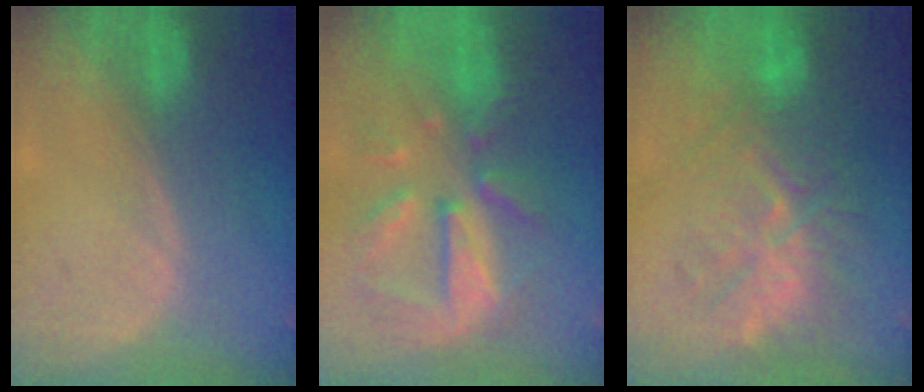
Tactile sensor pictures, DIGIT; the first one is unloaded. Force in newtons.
{"total": 10.7, "press": 9.5, "slide": 5.0}
{"total": 9.6, "press": 9.5, "slide": 1.5}